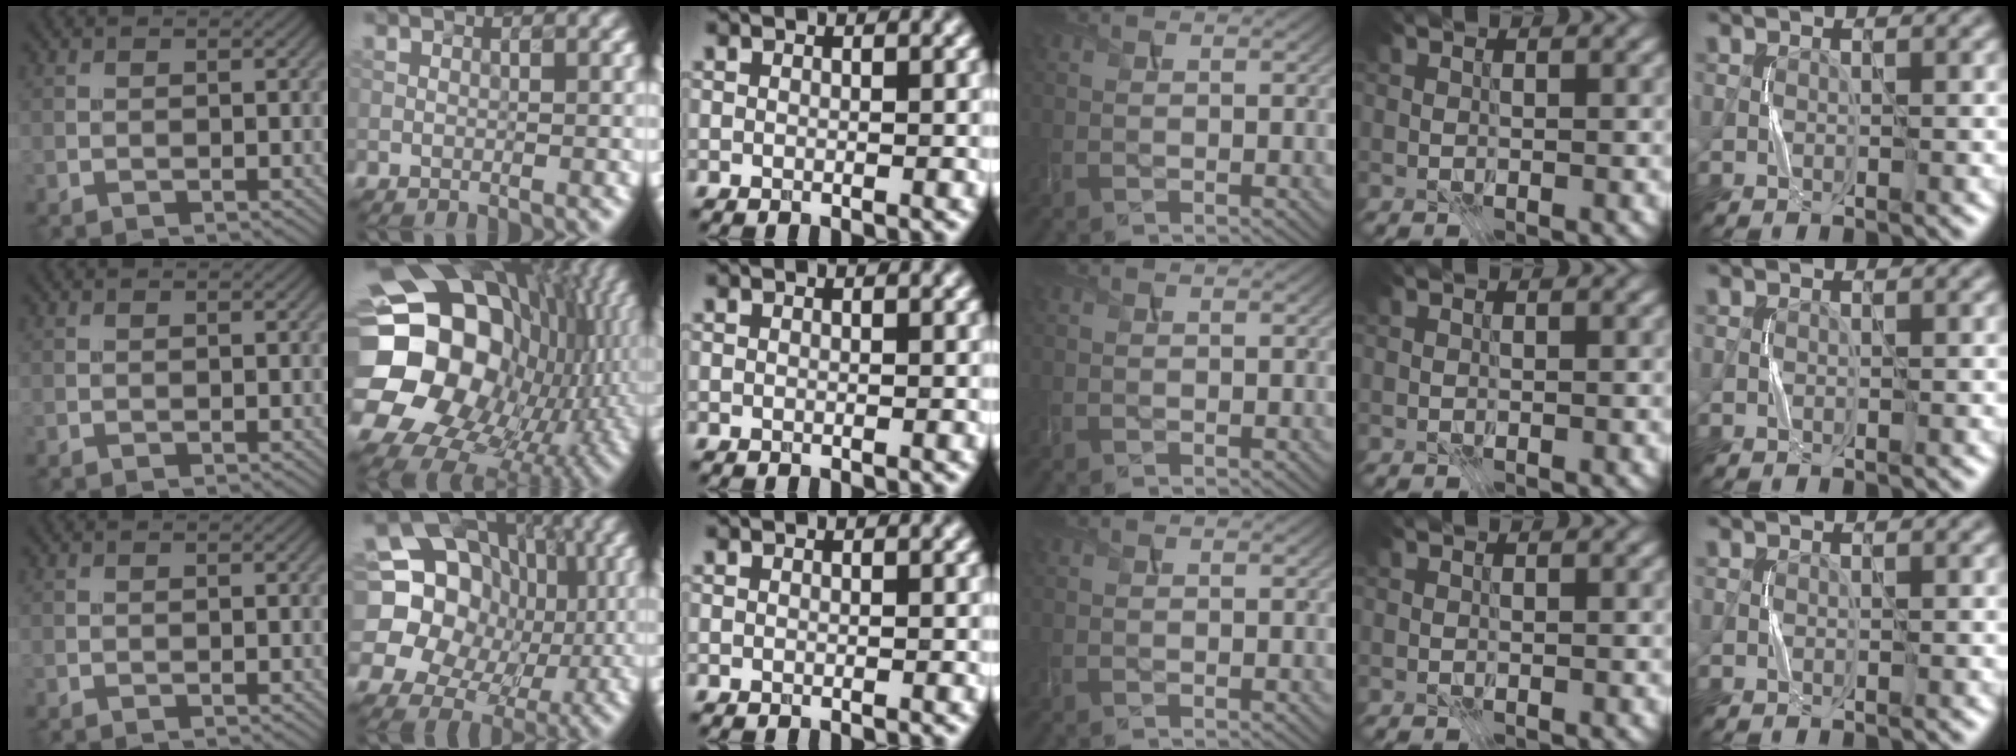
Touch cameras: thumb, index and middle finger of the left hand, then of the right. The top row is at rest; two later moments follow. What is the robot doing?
{"motion": "press", "object": "joystick"}